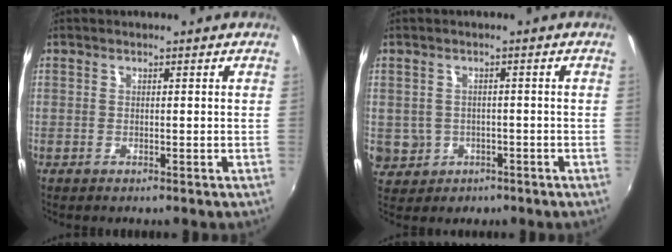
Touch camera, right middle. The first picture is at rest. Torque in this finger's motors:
{"motor_torque": [0.18, -0.15, 0.00, 0.00]}